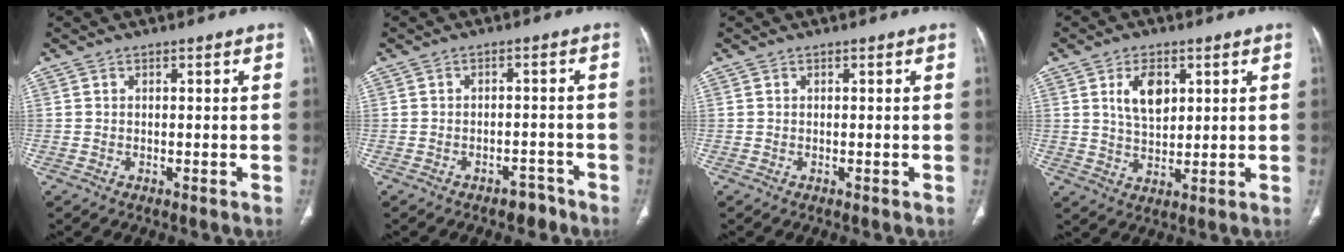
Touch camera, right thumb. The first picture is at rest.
{"total": 3.2, "force": [-2.5, 1.7, 1.0], "torque": [-0.006, 0.022, -0.029]}
{"total": 0.0}
{"total": 7.0, "force": [2.6, 4.0, 5.1], "torque": [-0.077, -0.015, 0.054]}